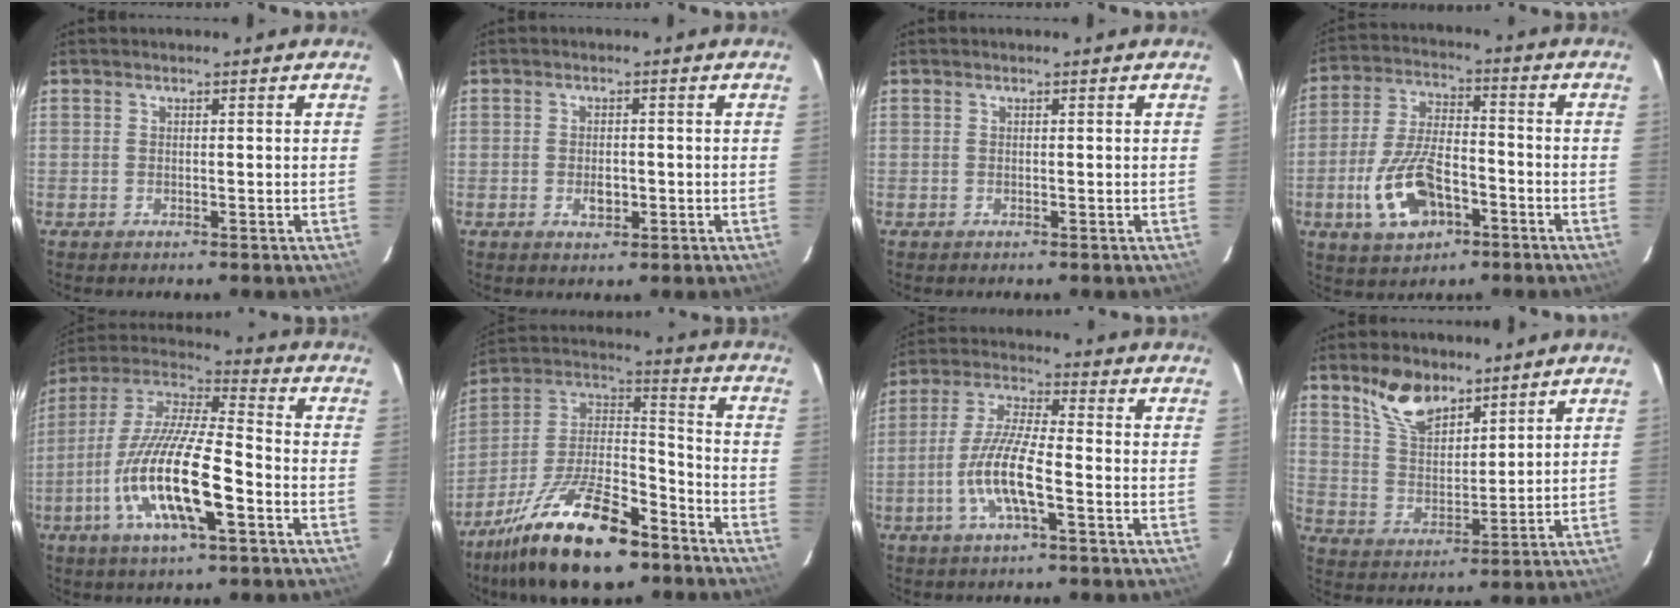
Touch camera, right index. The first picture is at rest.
{"total": 2.9, "force": [-0.7, 2.0, 2.0], "torque": [-0.034, 0.000, -0.009]}
{"total": 0.0}
{"total": 13.4, "force": [-5.3, 6.9, 10.1], "torque": [-0.216, 0.003, -0.088]}
{"total": 19.3, "force": [-7.0, 4.8, 17.3], "torque": [-0.341, -0.021, -0.138]}
{"total": 23.9, "force": [-15.5, 9.1, 15.7], "torque": [-0.303, -0.006, -0.258]}
{"total": 10.3, "force": [-3.7, 1.9, 9.5], "torque": [-0.199, -0.002, -0.072]}
{"total": 10.0, "force": [7.3, 4.6, 5.0], "torque": [-0.088, 0.008, 0.143]}